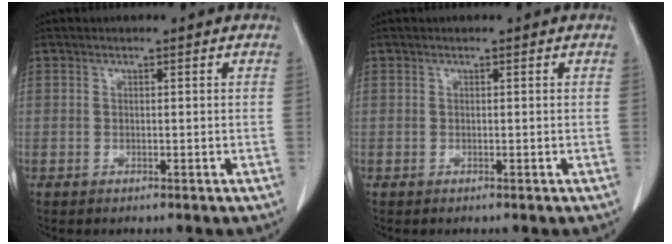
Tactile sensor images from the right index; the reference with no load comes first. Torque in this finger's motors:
{"motor_torque": [0.00, 0.00, 0.00, 0.00]}